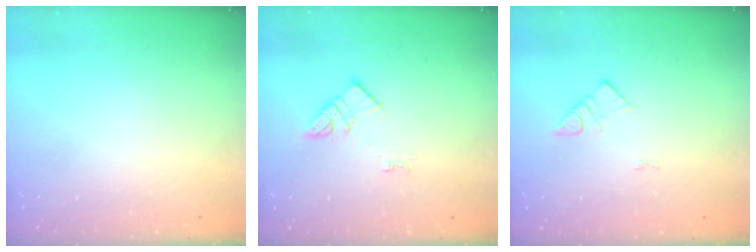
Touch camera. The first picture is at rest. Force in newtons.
{"total": 6.4, "press": 6.4, "slide": 0.6}
{"total": 3.0, "press": 3.0, "slide": 0.2}